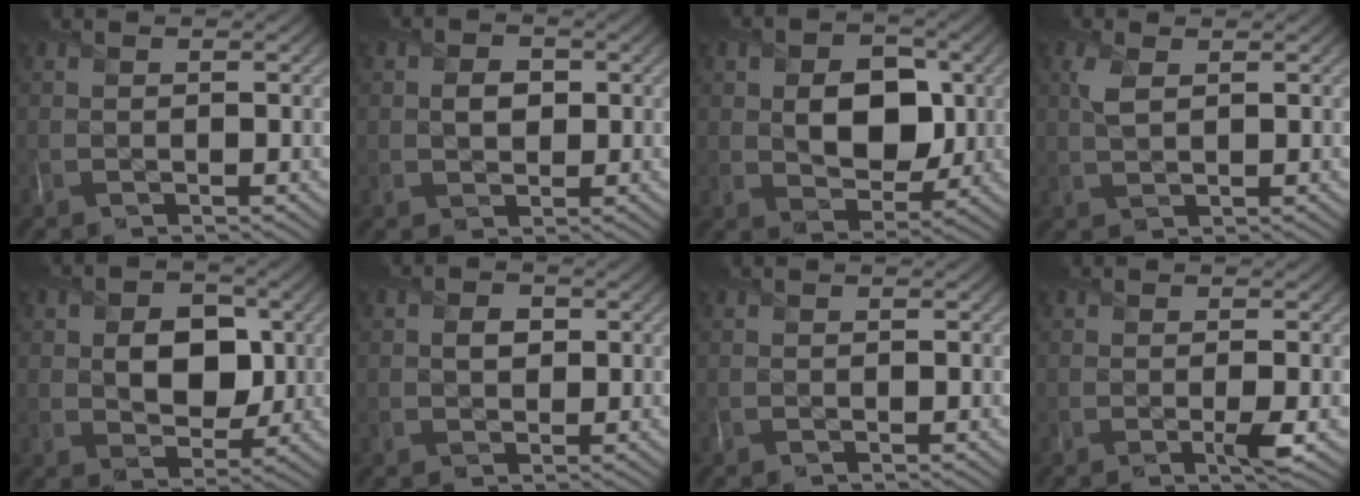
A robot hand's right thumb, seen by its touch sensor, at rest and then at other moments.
{"total": 2.3, "force": [0.2, 1.8, 1.5], "torque": [-0.030, -0.003, 0.001]}
{"total": 7.7, "force": [0.7, 5.5, 5.3], "torque": [-0.092, -0.001, 0.006]}
{"total": 2.3, "force": [1.0, 1.0, 1.8], "torque": [-0.052, 0.005, 0.020]}
{"total": 6.8, "force": [0.6, 5.0, 4.6], "torque": [-0.081, -0.002, 0.002]}
{"total": 1.9, "force": [0.3, 1.5, 1.1], "torque": [-0.022, -0.003, 0.001]}
{"total": 0.0}
{"total": 1.7, "force": [-0.3, 0.1, 1.7], "torque": [-0.030, -0.003, -0.010]}